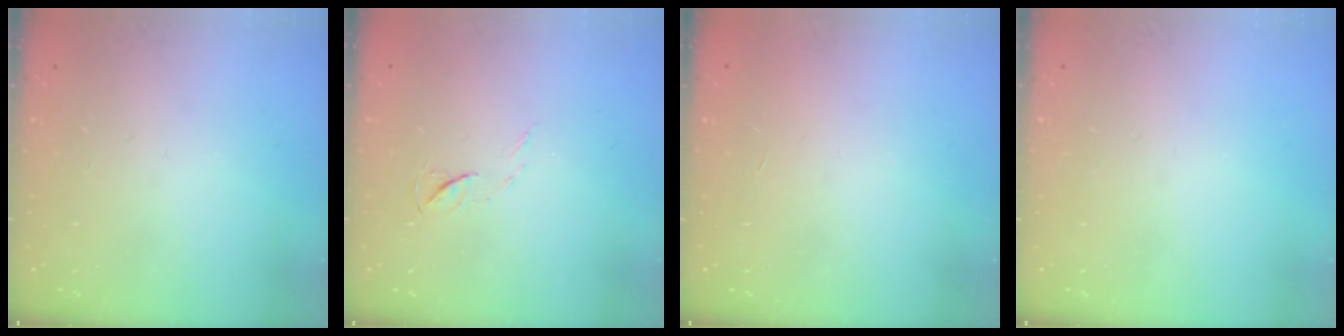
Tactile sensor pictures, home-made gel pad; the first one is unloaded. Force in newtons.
{"total": 4.6, "press": 4.6, "slide": 0.6}
{"total": 1.7, "press": 1.7, "slide": 0.1}
{"total": 0.0}